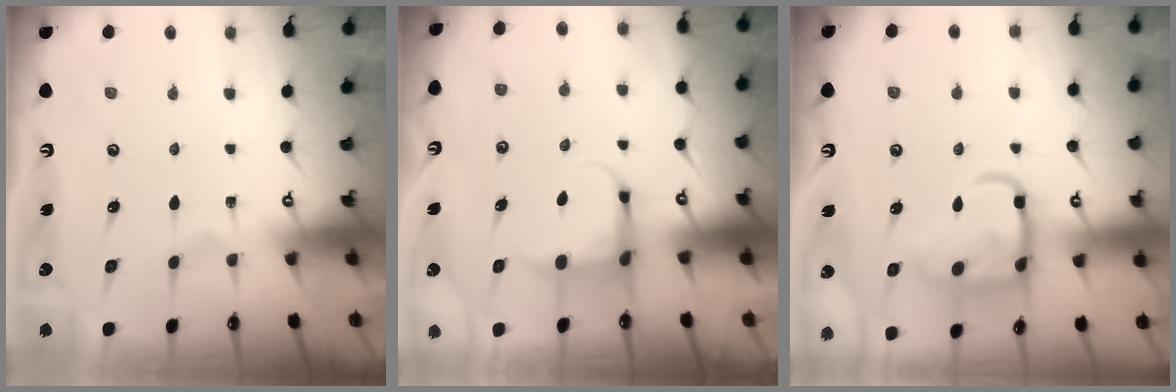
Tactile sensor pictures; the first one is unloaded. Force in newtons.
{"total": 6.2, "press": 6.1, "slide": 1.2}
{"total": 15.6, "press": 15.5, "slide": 1.4}